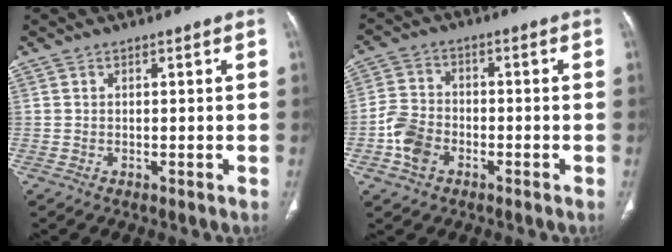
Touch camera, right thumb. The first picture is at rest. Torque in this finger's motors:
{"motor_torque": [0.96, 0.73, 0.47, -0.87, 0.21]}